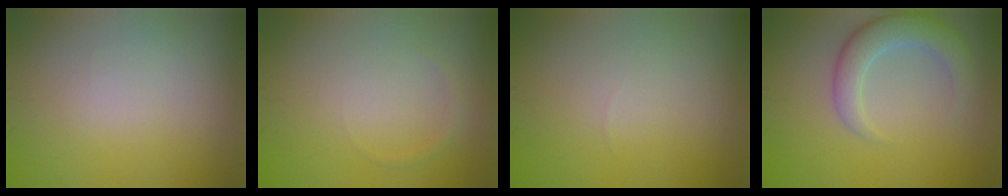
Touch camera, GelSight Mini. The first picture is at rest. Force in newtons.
{"total": 0.7, "press": 0.7, "slide": 0.1}
{"total": 0.0}
{"total": 4.4, "press": 4.4, "slide": 0.5}